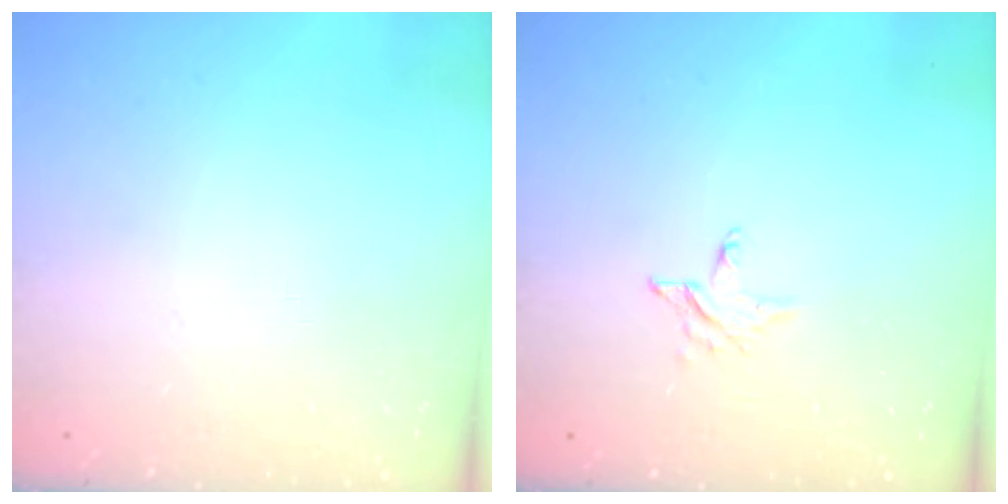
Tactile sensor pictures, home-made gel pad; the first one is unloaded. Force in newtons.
{"total": 2.4, "press": 2.4, "slide": 0.1}